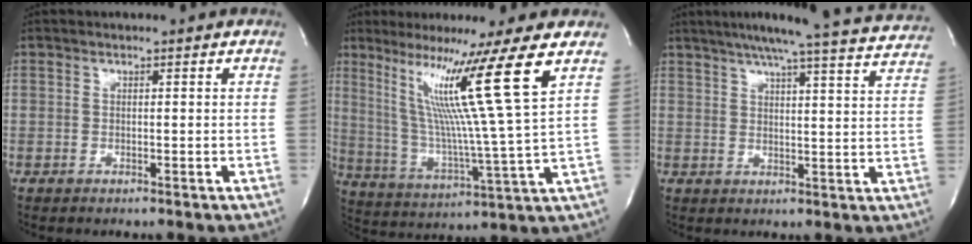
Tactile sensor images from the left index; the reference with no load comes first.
{"total": 17.1, "force": [8.1, -3.7, 14.6], "torque": [-0.252, -0.025, 0.127]}
{"total": 21.6, "force": [19.8, 0.4, 8.5], "torque": [-0.127, -0.036, 0.231]}